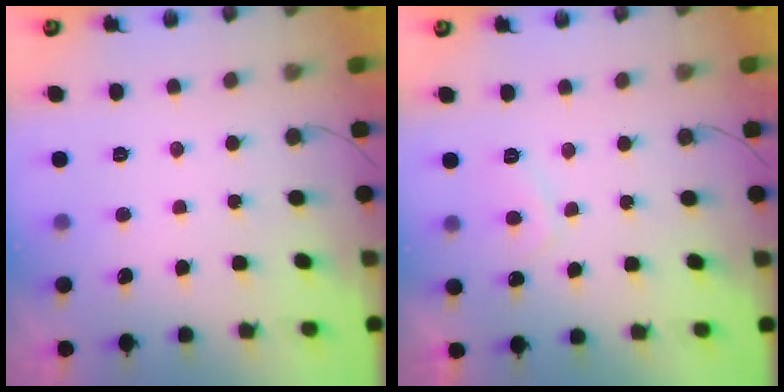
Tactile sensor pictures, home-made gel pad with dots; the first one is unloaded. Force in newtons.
{"total": 2.4, "press": 2.4, "slide": 0.6}